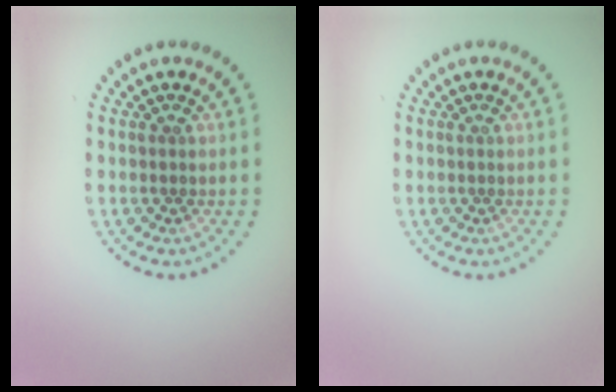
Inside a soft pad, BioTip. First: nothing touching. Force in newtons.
{"total": 0.0}